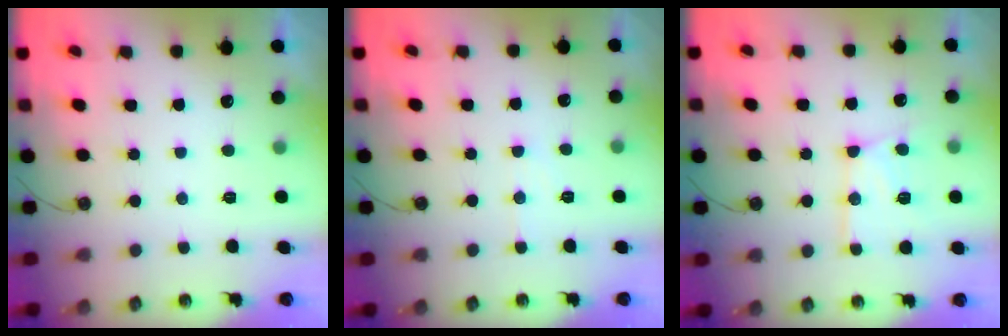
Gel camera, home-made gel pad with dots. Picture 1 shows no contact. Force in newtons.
{"total": 5.2, "press": 5.2, "slide": 0.5}
{"total": 13.7, "press": 13.7, "slide": 0.8}